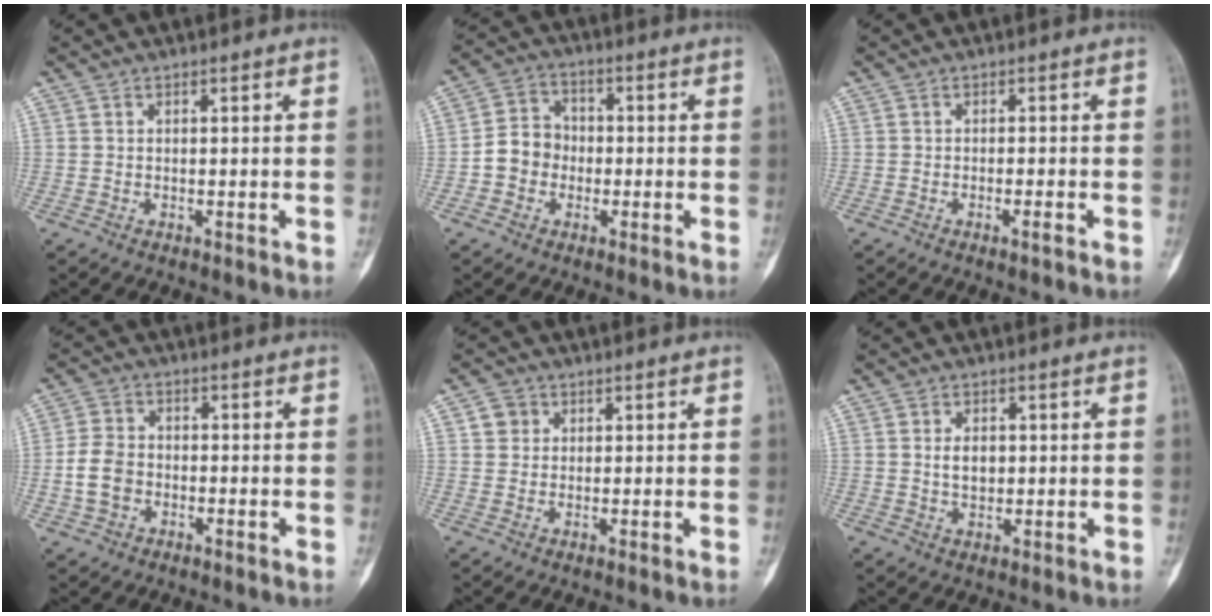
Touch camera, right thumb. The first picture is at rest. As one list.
[{"total": 7.0, "force": [-1.4, 6.2, 2.9], "torque": [-0.026, 0.024, -0.038]}, {"total": 1.5, "force": [-0.9, 0.1, 1.2], "torque": [-0.021, 0.003, -0.015]}, {"total": 6.1, "force": [-1.4, 4.6, 3.7], "torque": [-0.069, 0.017, -0.031]}, {"total": 2.8, "force": [1.0, 2.6, 0.6], "torque": [0.005, -0.002, 0.014]}, {"total": 3.6, "force": [0.6, 2.4, 2.6], "torque": [-0.028, -0.003, 0.012]}]